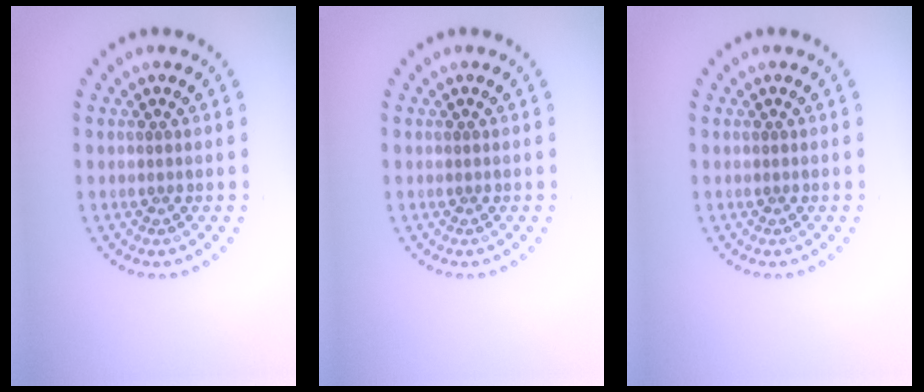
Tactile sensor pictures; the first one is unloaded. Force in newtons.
{"total": 0.0}
{"total": 0.0}